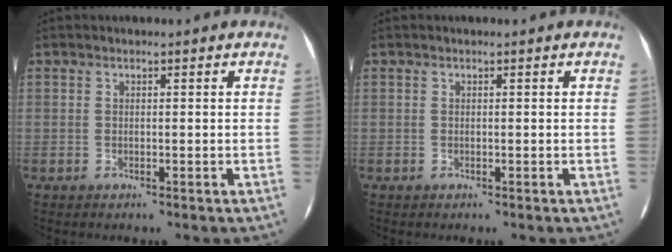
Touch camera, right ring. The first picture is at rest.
{"total": 0.0}